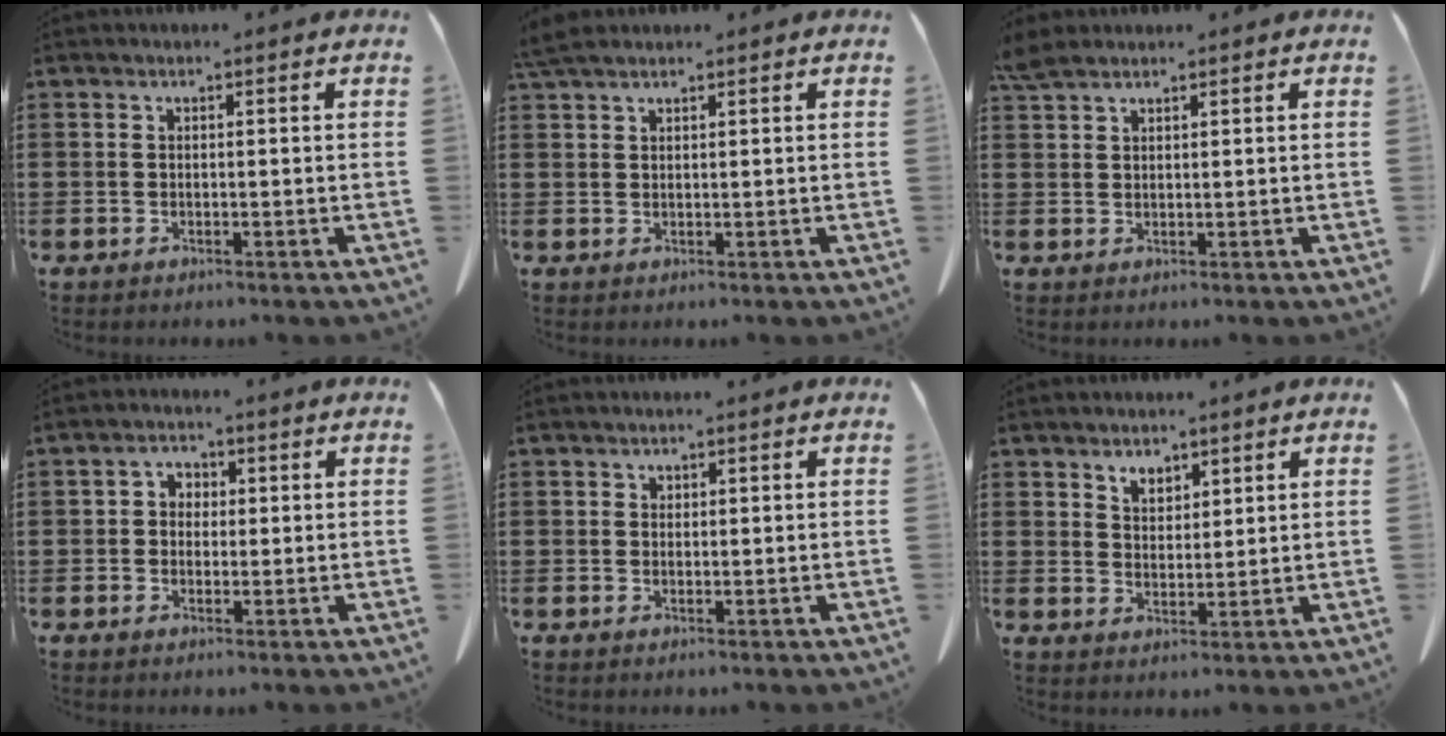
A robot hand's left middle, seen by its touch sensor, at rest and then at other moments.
{"total": 2.7, "force": [2.2, 0.6, 1.5], "torque": [-0.034, 0.001, 0.044]}
{"total": 2.8, "force": [2.3, 0.8, 1.3], "torque": [-0.033, 0.001, 0.046]}
{"total": 2.1, "force": [0.1, 1.8, 1.0], "torque": [-0.027, 0.009, -0.001]}
{"total": 0.7, "force": [0.6, 0.3, 0.1], "torque": [-0.005, -0.002, 0.013]}
{"total": 3.0, "force": [2.4, 1.6, 0.8], "torque": [-0.015, -0.001, 0.044]}